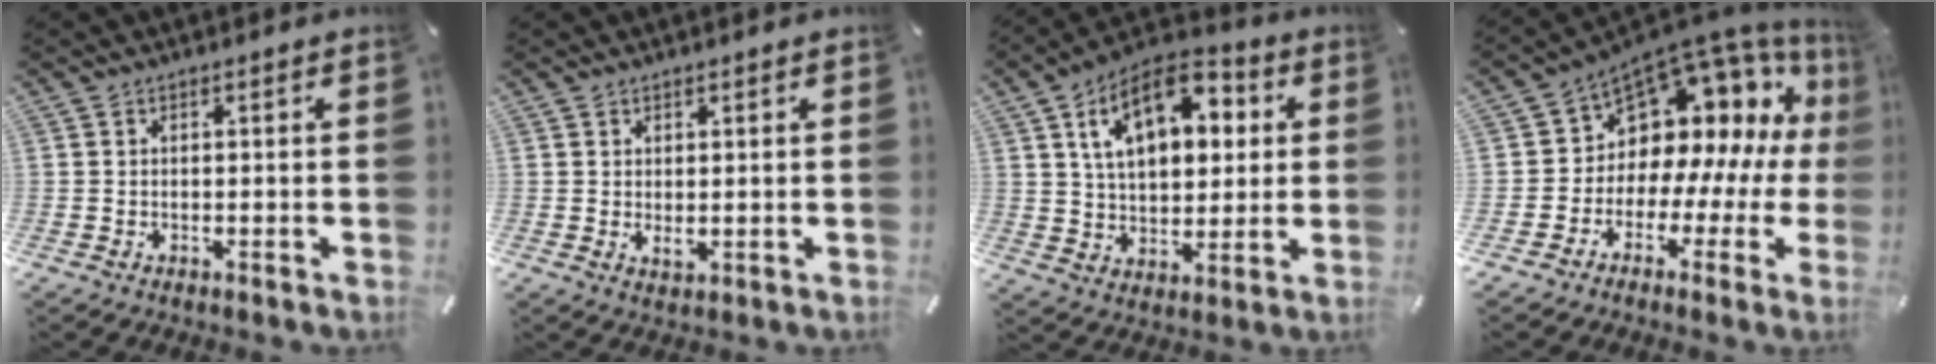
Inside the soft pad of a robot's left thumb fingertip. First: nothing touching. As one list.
[{"total": 1.6, "force": [0.6, 0.8, 1.2], "torque": [-0.024, -0.002, 0.012]}, {"total": 16.4, "force": [6.6, 10.1, 11.1], "torque": [-0.189, -0.006, 0.113]}, {"total": 10.3, "force": [5.6, 7.8, 3.8], "torque": [-0.064, -0.077, 0.098]}]